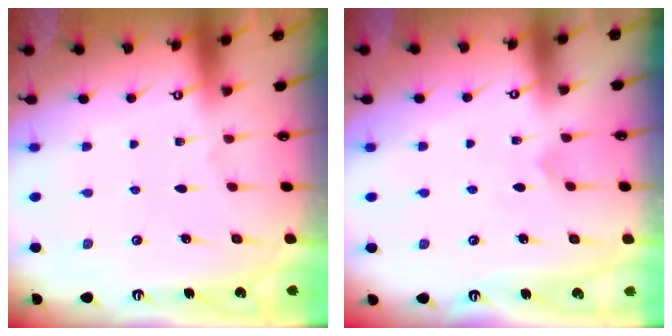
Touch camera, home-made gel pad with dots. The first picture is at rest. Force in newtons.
{"total": 2.3, "press": 2.3, "slide": 0.2}